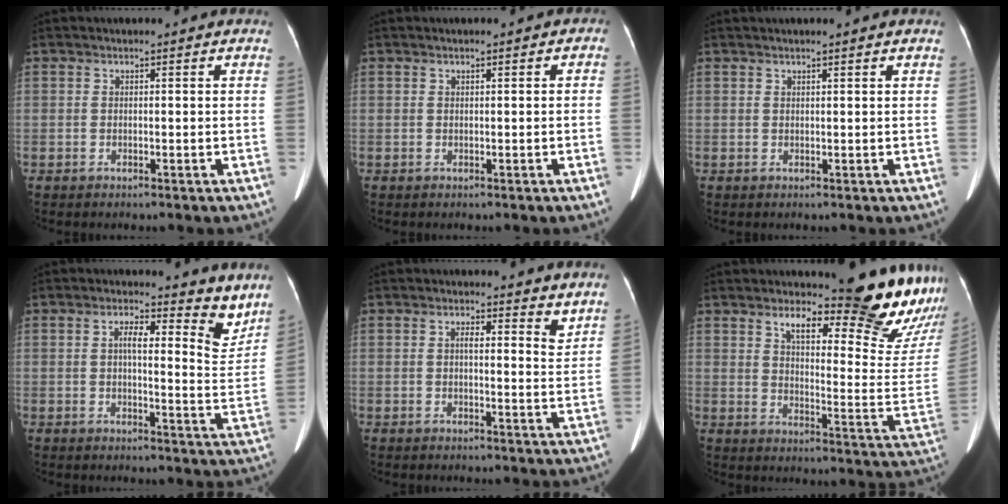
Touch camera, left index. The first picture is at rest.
{"total": 0.7, "force": [0.2, 0.3, 0.6], "torque": [-0.003, 0.006, 0.000]}
{"total": 1.9, "force": [1.6, -0.1, 1.1], "torque": [-0.012, 0.021, 0.027]}
{"total": 8.1, "force": [5.3, 2.5, 5.6], "torque": [-0.054, -0.003, 0.058]}
{"total": 4.9, "force": [3.1, 1.7, 3.3], "torque": [-0.037, 0.005, 0.036]}
{"total": 19.7, "force": [16.8, 2.2, 10.1], "torque": [-0.126, -0.098, 0.205]}